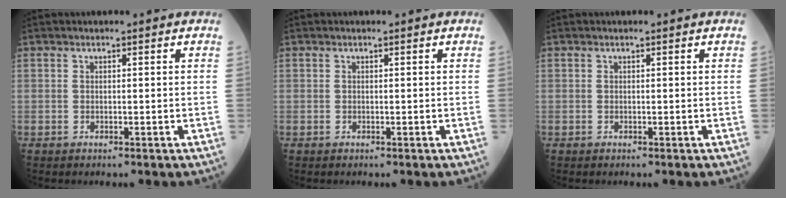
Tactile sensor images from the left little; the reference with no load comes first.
{"total": 0.0}
{"total": 0.0}